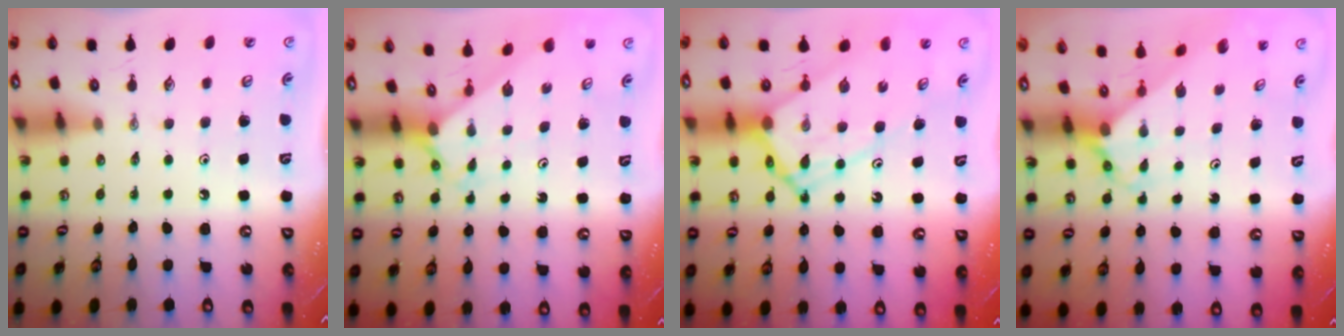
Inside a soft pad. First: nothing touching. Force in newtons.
{"total": 2.0, "press": 2.0, "slide": 0.2}
{"total": 14.8, "press": 14.7, "slide": 1.4}
{"total": 3.3, "press": 3.3, "slide": 0.3}